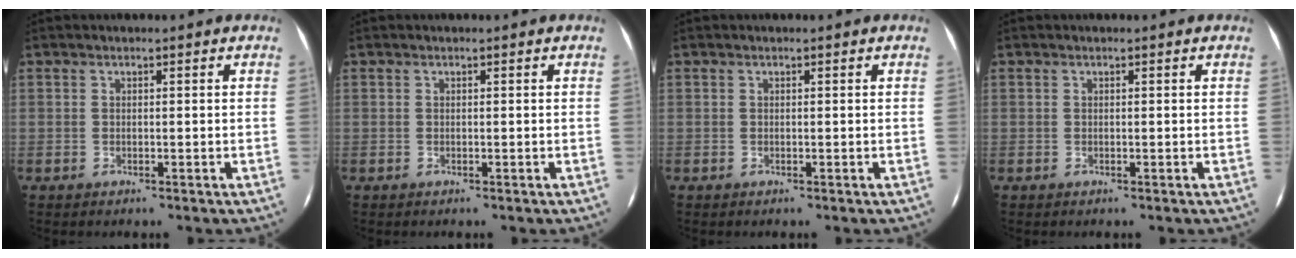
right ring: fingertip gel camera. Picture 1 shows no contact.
{"total": 0.0}
{"total": 0.0}
{"total": 0.0}